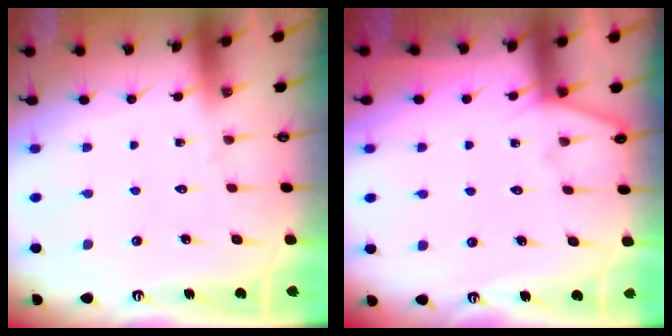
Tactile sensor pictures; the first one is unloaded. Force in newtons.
{"total": 4.6, "press": 4.6, "slide": 0.5}